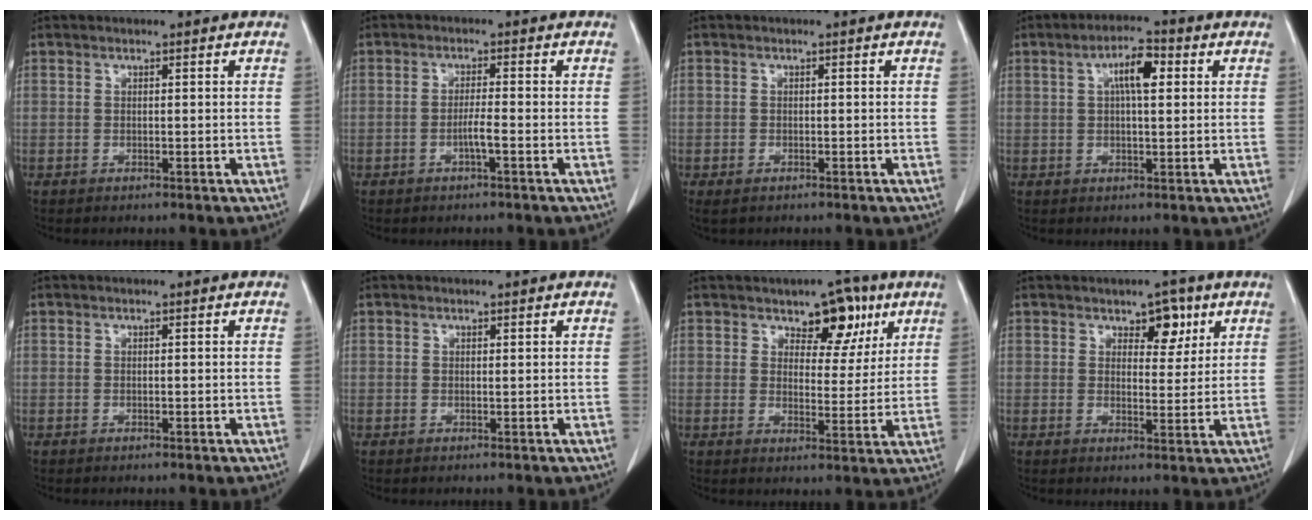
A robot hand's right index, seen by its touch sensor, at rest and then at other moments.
{"total": 2.4, "force": [-1.0, -0.2, 2.2], "torque": [-0.039, 0.001, -0.020]}
{"total": 1.5, "force": [-0.9, 0.8, 0.8], "torque": [-0.021, -0.003, -0.009]}
{"total": 5.6, "force": [1.6, 1.5, 5.2], "torque": [-0.094, 0.013, 0.025]}
{"total": 0.0}
{"total": 0.0}
{"total": 7.5, "force": [4.4, 4.0, 4.6], "torque": [-0.049, 0.003, 0.063]}
{"total": 4.6, "force": [2.6, 2.4, 2.9], "torque": [-0.032, 0.001, 0.037]}